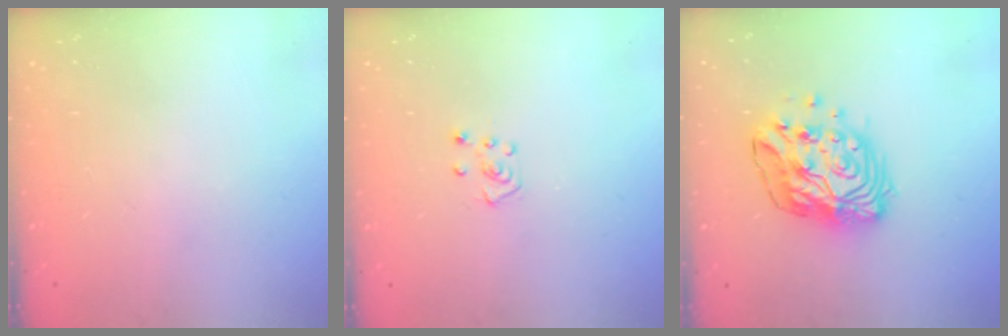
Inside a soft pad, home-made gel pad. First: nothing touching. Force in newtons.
{"total": 4.8, "press": 4.8, "slide": 0.4}
{"total": 14.9, "press": 14.8, "slide": 1.4}